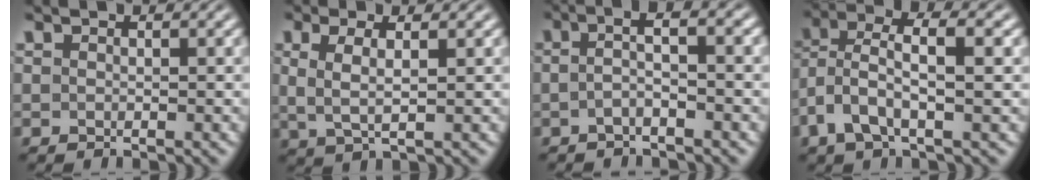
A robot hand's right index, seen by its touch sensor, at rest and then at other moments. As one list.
[{"total": 3.4, "force": [0.8, 1.4, 3.0], "torque": [-0.066, -0.005, 0.021]}, {"total": 2.5, "force": [-0.7, -0.3, 2.4], "torque": [-0.033, -0.001, -0.013]}, {"total": 4.0, "force": [0.8, 2.2, 3.3], "torque": [-0.090, -0.019, 0.025]}]